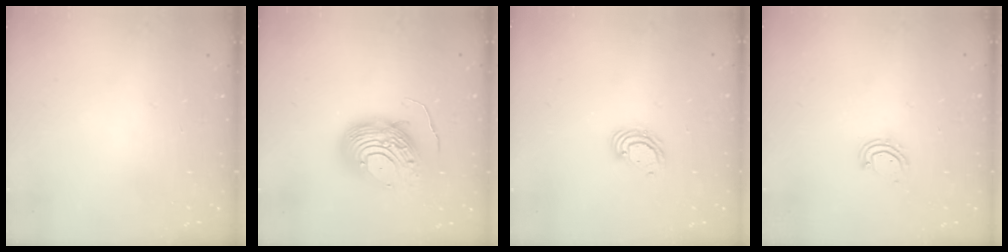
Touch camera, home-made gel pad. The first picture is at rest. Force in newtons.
{"total": 13.4, "press": 13.4, "slide": 1.2}
{"total": 5.6, "press": 5.6, "slide": 0.4}
{"total": 5.0, "press": 5.0, "slide": 0.3}